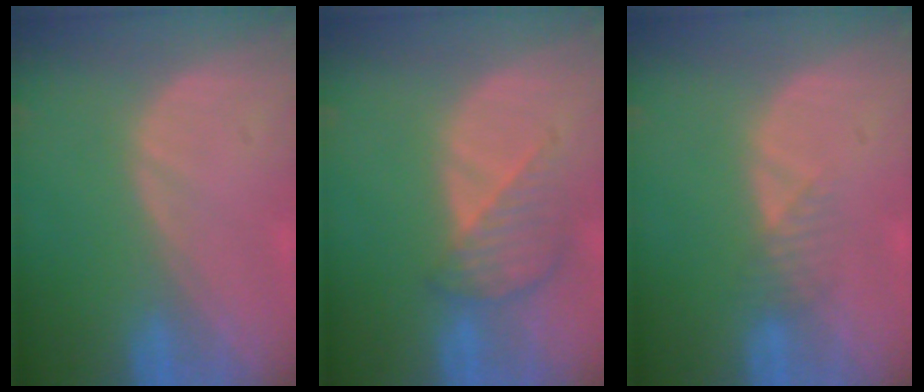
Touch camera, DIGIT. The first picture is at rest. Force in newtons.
{"total": 4.6, "press": 4.2, "slide": 1.8}
{"total": 1.9, "press": 1.6, "slide": 1.0}